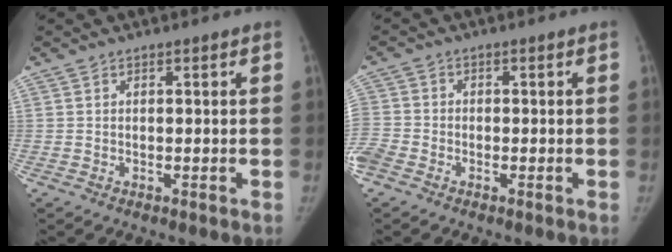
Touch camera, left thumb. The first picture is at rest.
{"total": 5.8, "force": [-2.7, 4.5, 2.5], "torque": [-0.079, 0.002, -0.057]}